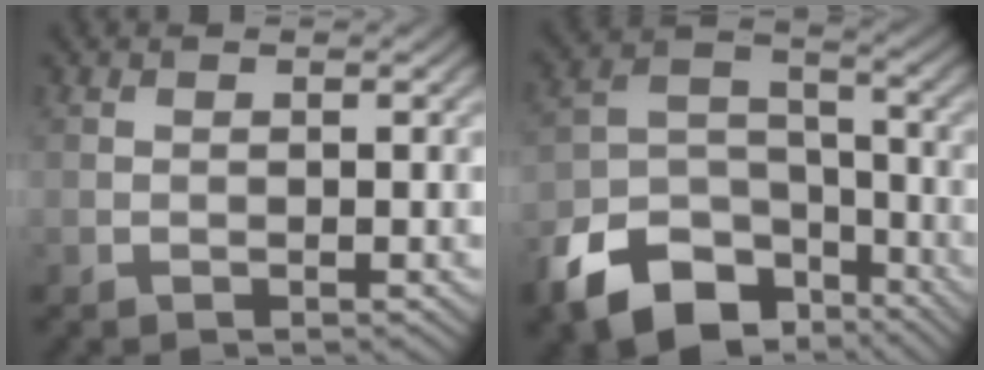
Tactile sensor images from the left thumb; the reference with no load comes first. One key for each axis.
{"total": 13.0, "fx": -8.2, "fy": 7.7, "fz": 6.6, "tx": -0.147, "ty": -0.028, "tz": -0.152}